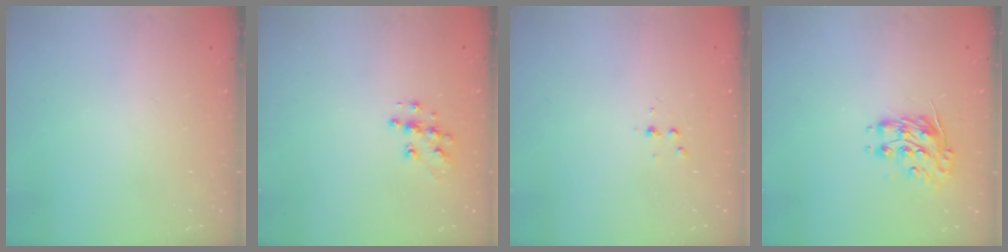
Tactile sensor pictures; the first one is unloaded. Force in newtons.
{"total": 8.9, "press": 8.9, "slide": 0.5}
{"total": 3.2, "press": 3.2, "slide": 0.4}
{"total": 9.2, "press": 9.2, "slide": 0.4}